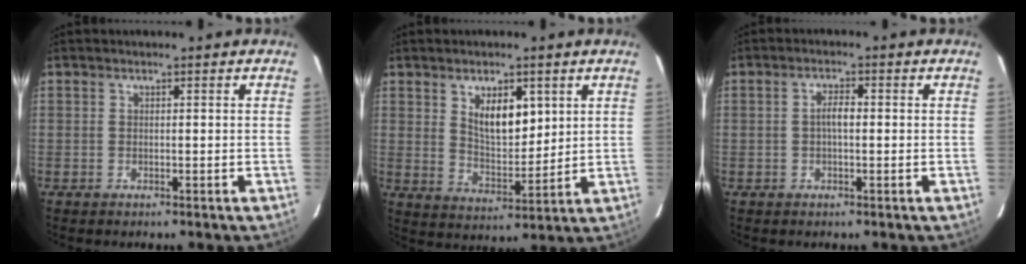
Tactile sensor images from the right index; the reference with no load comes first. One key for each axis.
{"total": 8.6, "fx": 3.6, "fy": 4.2, "fz": 6.6, "tx": -0.107, "ty": -0.002, "tz": 0.072}
{"total": 2.5, "fx": -0.1, "fy": 0.9, "fz": 2.3, "tx": -0.045, "ty": 0.008, "tz": -0.002}